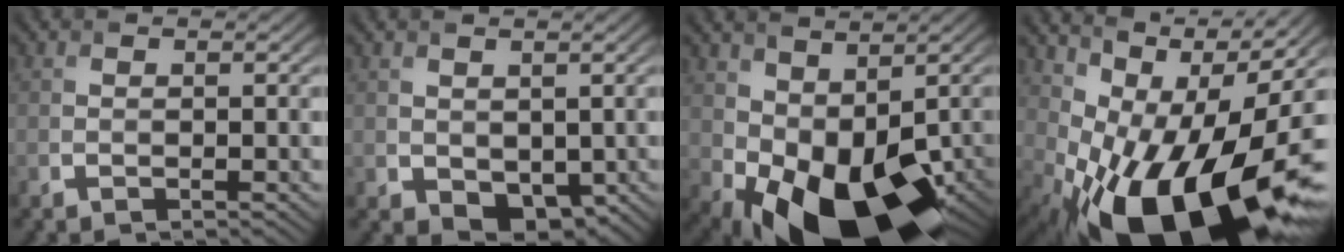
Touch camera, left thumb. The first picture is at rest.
{"total": 3.0, "force": [0.1, 2.3, 1.9], "torque": [-0.035, -0.010, 0.004]}
{"total": 13.1, "force": [-1.5, 7.8, 10.3], "torque": [-0.184, -0.031, -0.007]}
{"total": 16.8, "force": [-2.7, 7.2, 14.9], "torque": [-0.209, 0.001, -0.049]}